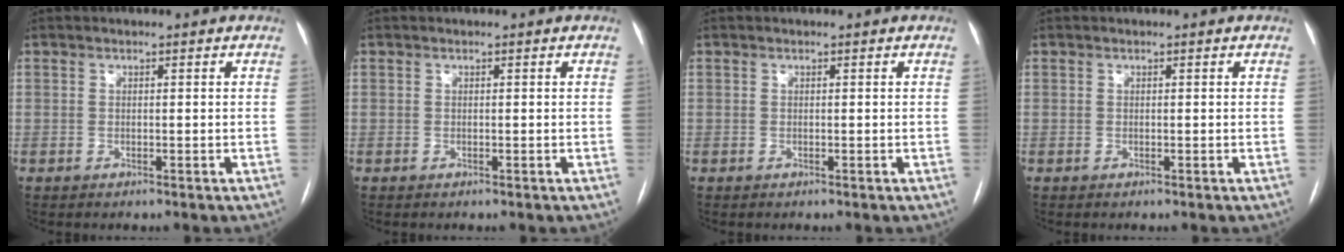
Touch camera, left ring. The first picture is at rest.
{"total": 0.0}
{"total": 0.0}
{"total": 0.0}